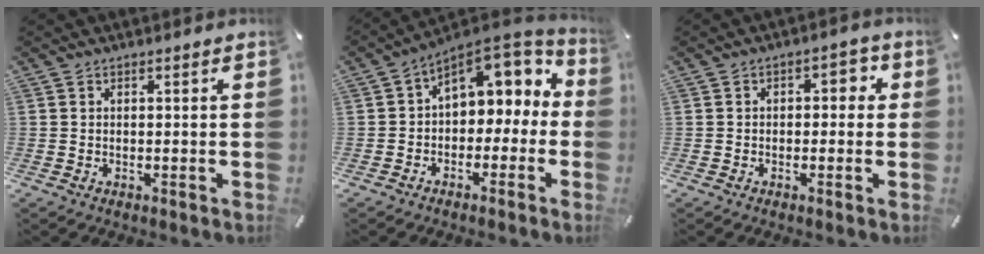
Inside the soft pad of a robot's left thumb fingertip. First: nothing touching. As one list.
[{"total": 8.5, "force": [3.6, 6.3, 4.4], "torque": [-0.060, -0.030, 0.066]}, {"total": 3.2, "force": [-0.7, 2.1, 2.3], "torque": [-0.037, 0.014, -0.021]}]